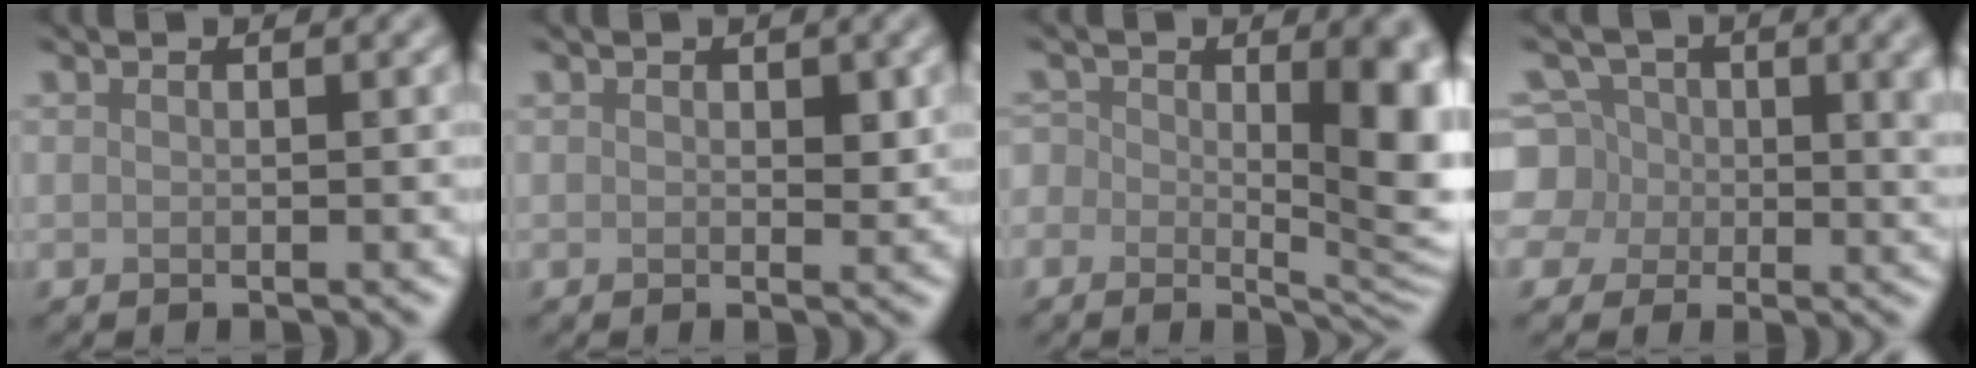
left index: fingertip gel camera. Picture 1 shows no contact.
{"total": 1.3, "force": [0.4, 0.7, 1.0], "torque": [-0.010, -0.006, 0.005]}
{"total": 9.7, "force": [-0.1, 5.1, 8.2], "torque": [-0.104, -0.003, -0.006]}
{"total": 8.3, "force": [1.4, 6.8, 4.5], "torque": [-0.070, 0.012, 0.006]}